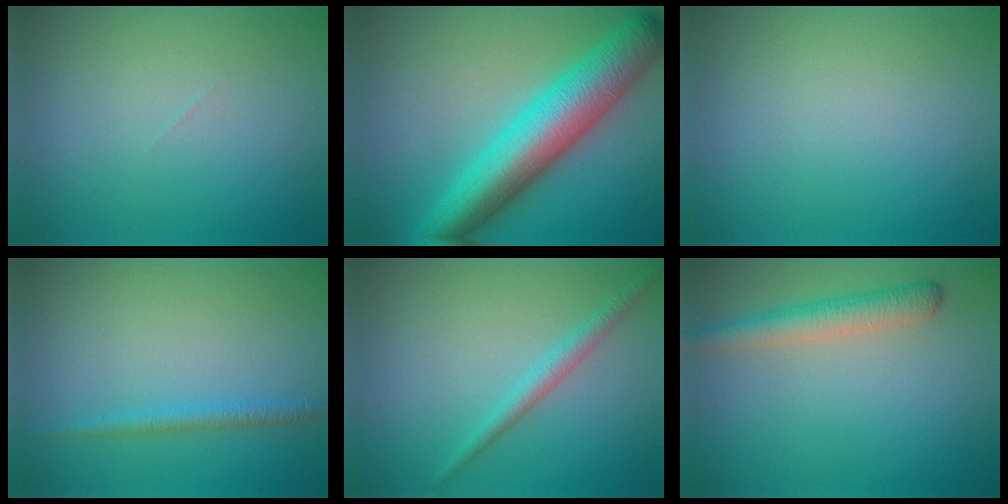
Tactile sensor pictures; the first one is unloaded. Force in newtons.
{"total": 9.5, "press": 9.5, "slide": 0.1}
{"total": 0.0}
{"total": 1.5, "press": 1.5, "slide": 0.1}
{"total": 1.8, "press": 1.8, "slide": 0.1}
{"total": 3.2, "press": 3.2, "slide": 0.2}